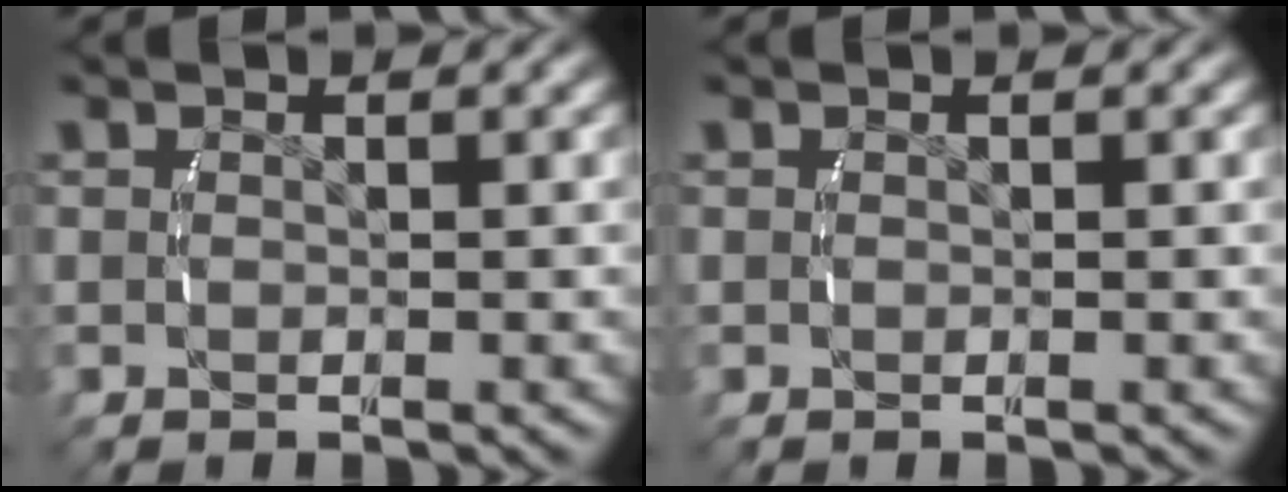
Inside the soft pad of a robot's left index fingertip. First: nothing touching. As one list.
[{"total": 0.0}]